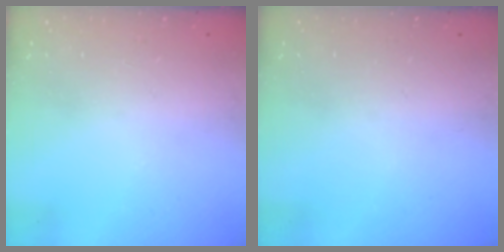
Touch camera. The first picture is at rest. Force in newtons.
{"total": 0.0}